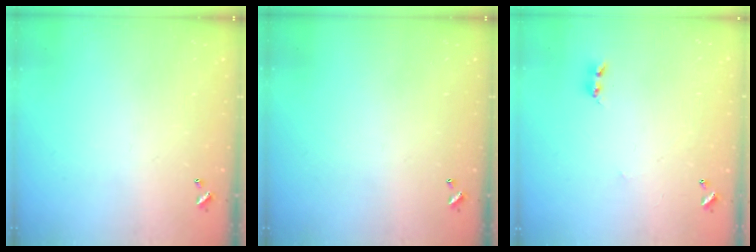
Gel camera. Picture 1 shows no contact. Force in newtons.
{"total": 0.0}
{"total": 1.6, "press": 1.6, "slide": 0.4}